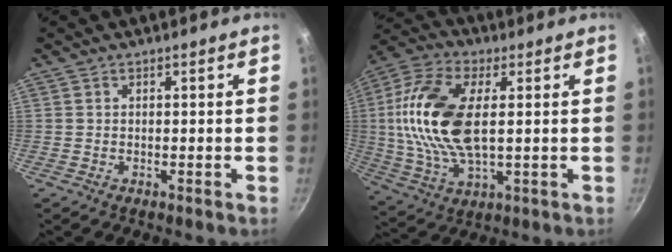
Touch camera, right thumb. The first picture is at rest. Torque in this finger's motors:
{"motor_torque": [2.15, 2.03, 1.98, -0.60, 0.68]}